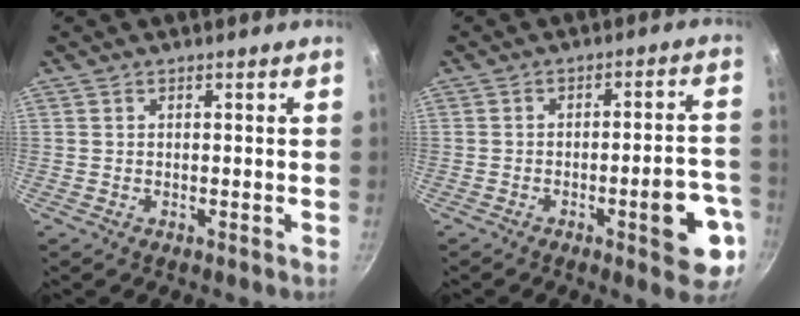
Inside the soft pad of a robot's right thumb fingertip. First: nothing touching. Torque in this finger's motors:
{"motor_torque": [1.60, 1.14, 1.40, -0.72, 0.34]}